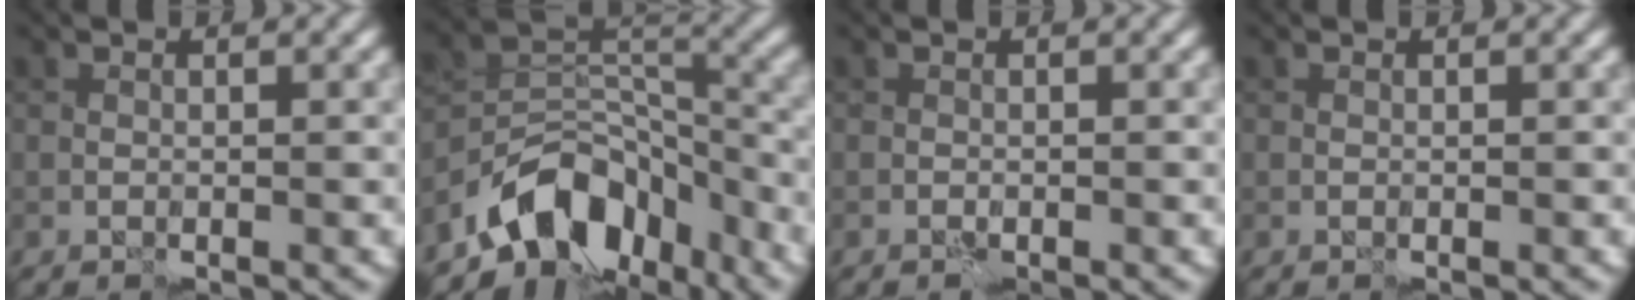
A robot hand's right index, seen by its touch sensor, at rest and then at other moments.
{"total": 9.1, "force": [-6.1, 5.5, 4.0], "torque": [-0.035, -0.002, -0.109]}
{"total": 0.0}
{"total": 0.0}